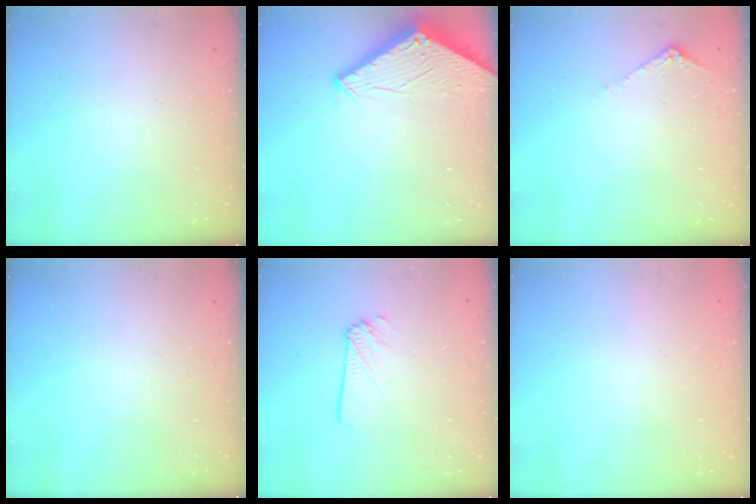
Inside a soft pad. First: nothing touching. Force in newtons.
{"total": 2.9, "press": 2.9, "slide": 0.1}
{"total": 6.0, "press": 5.9, "slide": 0.8}
{"total": 0.0}
{"total": 1.6, "press": 1.6, "slide": 0.1}
{"total": 0.0}